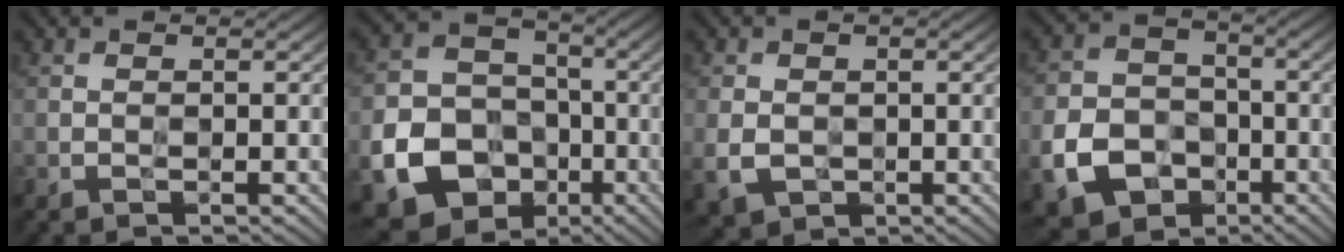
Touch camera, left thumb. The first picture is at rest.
{"total": 17.4, "force": [-7.0, 14.4, 6.8], "torque": [-0.163, -0.055, -0.140]}
{"total": 4.6, "force": [-0.7, 3.8, 2.5], "torque": [-0.071, -0.013, -0.015]}
{"total": 9.8, "force": [-4.0, 7.5, 4.9], "torque": [-0.114, -0.019, -0.086]}